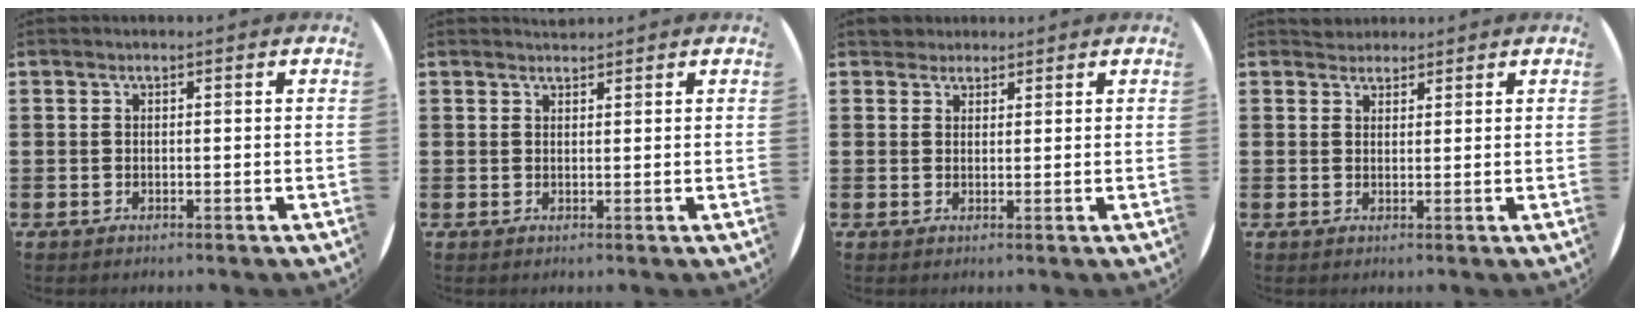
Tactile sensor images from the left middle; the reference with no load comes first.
{"total": 1.1, "force": [1.1, 0.1, -0.1], "torque": [0.002, 0.001, 0.020]}
{"total": 1.9, "force": [1.7, 0.8, -0.2], "torque": [0.000, 0.006, 0.035]}
{"total": 1.8, "force": [1.7, 0.6, -0.1], "torque": [0.000, 0.005, 0.035]}